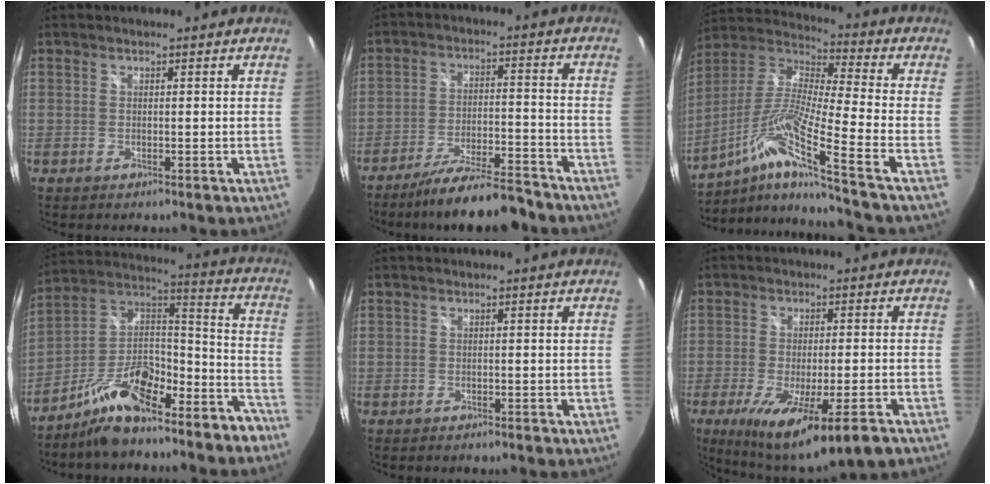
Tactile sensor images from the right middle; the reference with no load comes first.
{"total": 14.4, "force": [-12.6, 2.0, 6.8], "torque": [-0.133, -0.015, -0.198]}
{"total": 17.6, "force": [-10.8, -1.8, 13.8], "torque": [-0.227, -0.053, -0.196]}
{"total": 17.8, "force": [-12.6, 6.6, 10.8], "torque": [-0.180, 0.032, -0.207]}
{"total": 0.9, "force": [-0.9, 0.3, 0.3], "torque": [-0.007, -0.004, -0.015]}
{"total": 16.8, "force": [-10.2, 3.0, 13.0], "torque": [-0.231, -0.066, -0.156]}